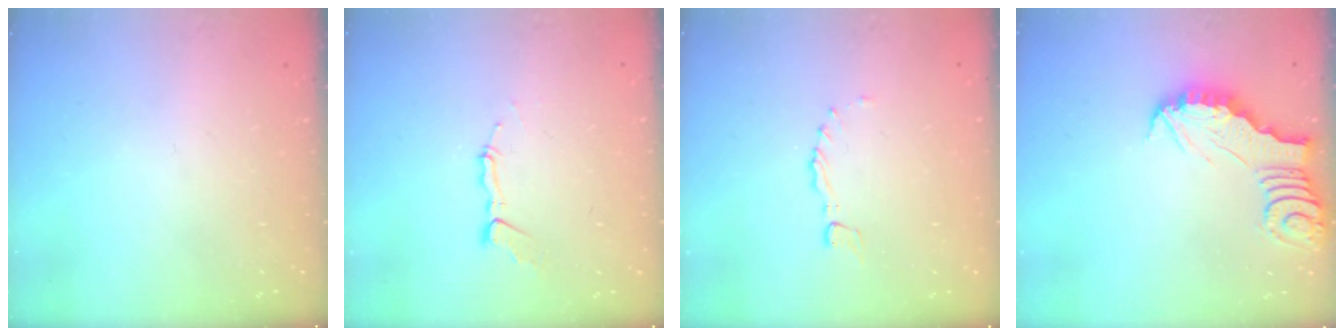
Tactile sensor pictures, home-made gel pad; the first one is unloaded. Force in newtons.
{"total": 5.4, "press": 5.4, "slide": 0.3}
{"total": 0.0}
{"total": 2.8, "press": 2.8, "slide": 0.2}